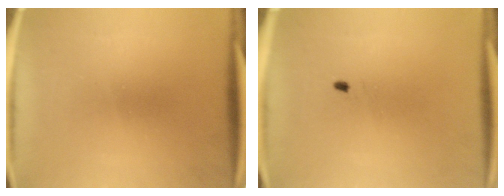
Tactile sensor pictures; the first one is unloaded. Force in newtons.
{"total": 0.5}